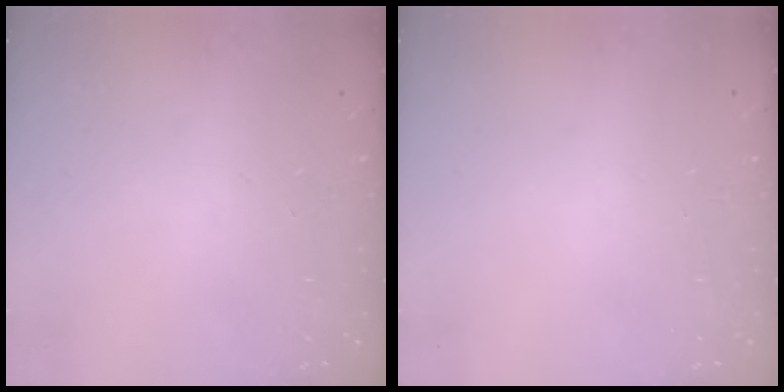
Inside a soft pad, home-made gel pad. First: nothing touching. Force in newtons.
{"total": 0.0}